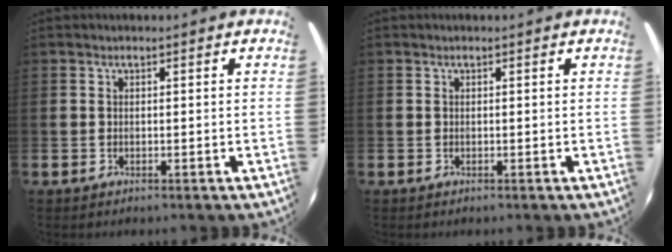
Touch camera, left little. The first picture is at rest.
{"total": 0.0}